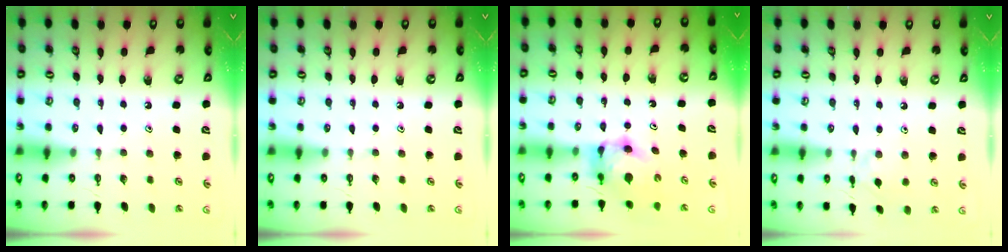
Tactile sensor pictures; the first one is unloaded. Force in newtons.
{"total": 0.0}
{"total": 6.1, "press": 6.1, "slide": 0.2}
{"total": 2.4, "press": 2.4, "slide": 0.5}